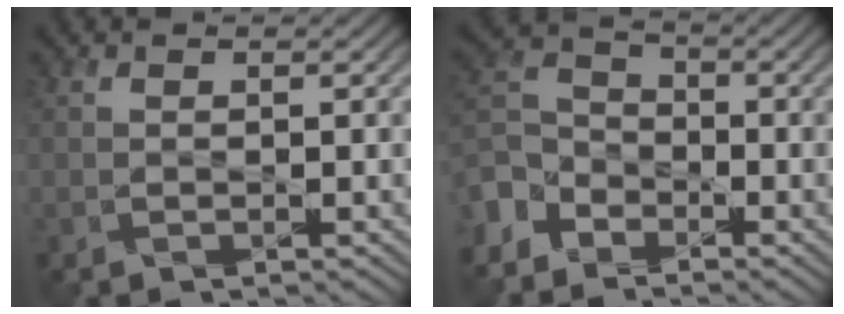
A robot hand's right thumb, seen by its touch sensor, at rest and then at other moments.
{"total": 5.9, "force": [-4.3, 3.7, 1.7], "torque": [-0.053, -0.004, -0.112]}